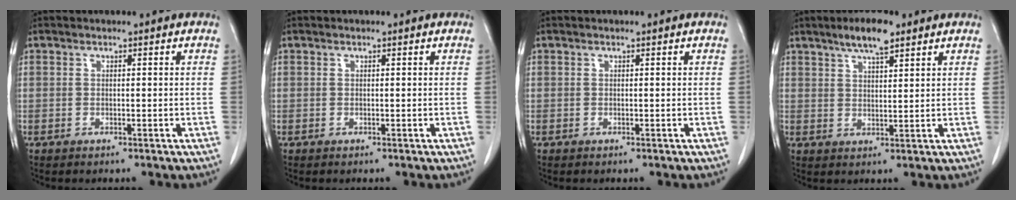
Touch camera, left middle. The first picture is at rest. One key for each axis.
{"total": 0.0}
{"total": 0.0}
{"total": 5.9, "fx": 4.2, "fy": 1.2, "fz": 4.0, "tx": -0.077, "ty": 0.005, "tz": 0.069}